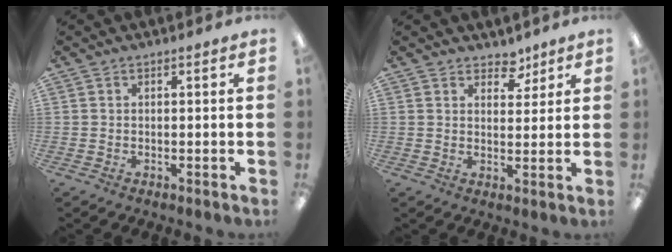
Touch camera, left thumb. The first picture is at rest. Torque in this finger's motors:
{"motor_torque": [-0.08, -0.05, -0.21, -0.17, -0.02]}